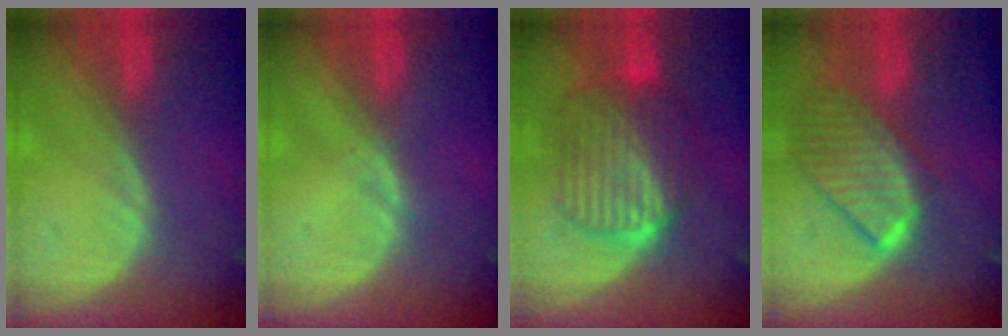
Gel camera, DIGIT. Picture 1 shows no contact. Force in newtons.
{"total": 0.6, "press": 0.6, "slide": 0.1}
{"total": 10.0, "press": 9.9, "slide": 0.9}
{"total": 9.7, "press": 8.4, "slide": 4.9}